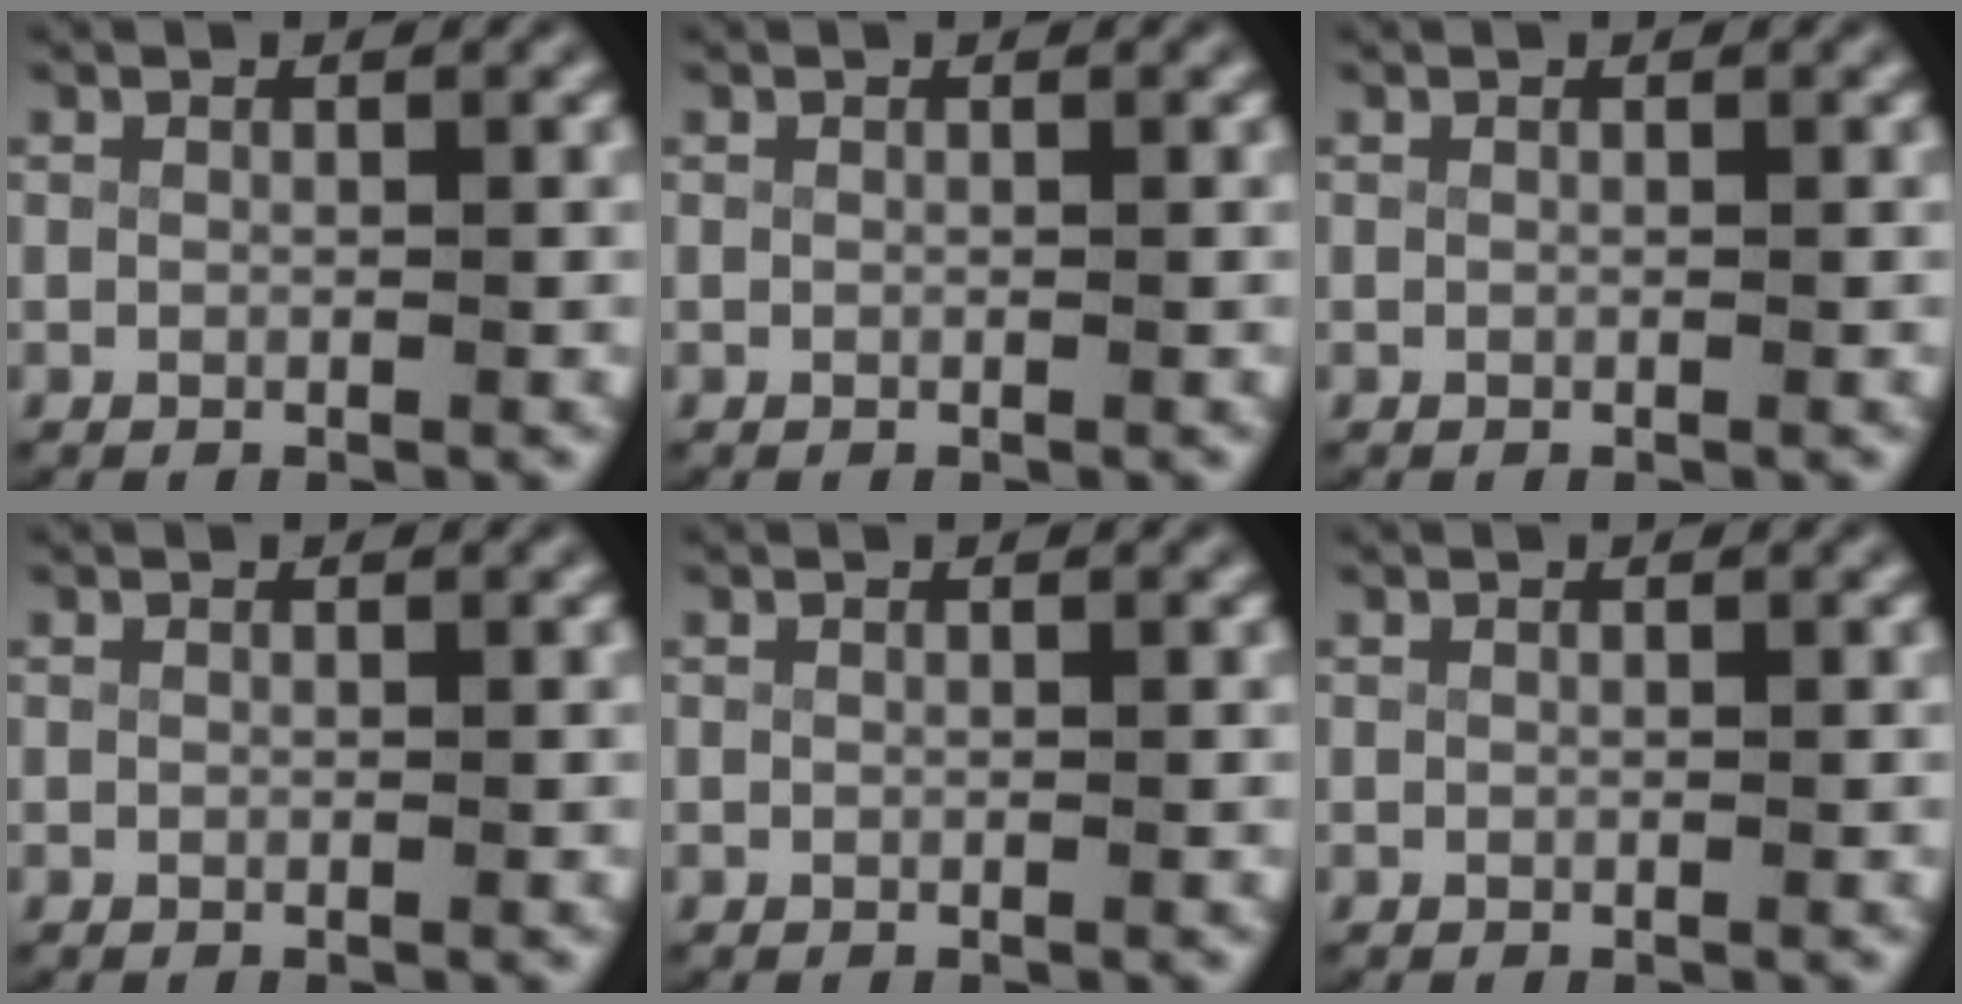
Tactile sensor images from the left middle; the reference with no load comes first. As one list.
[{"total": 0.0}, {"total": 0.0}, {"total": 0.0}, {"total": 0.0}, {"total": 0.0}]